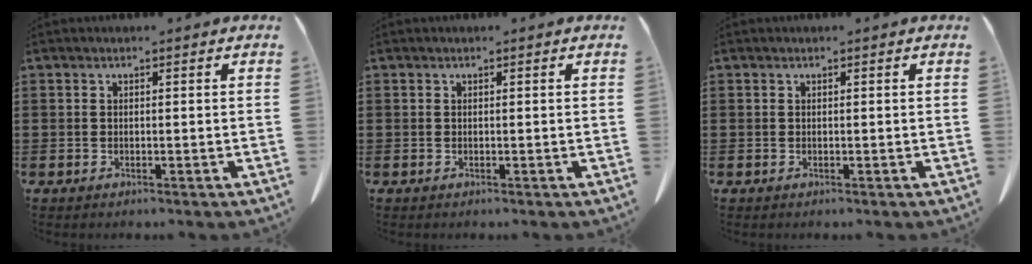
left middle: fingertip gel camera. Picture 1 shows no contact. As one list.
[{"total": 0.0}, {"total": 0.0}]